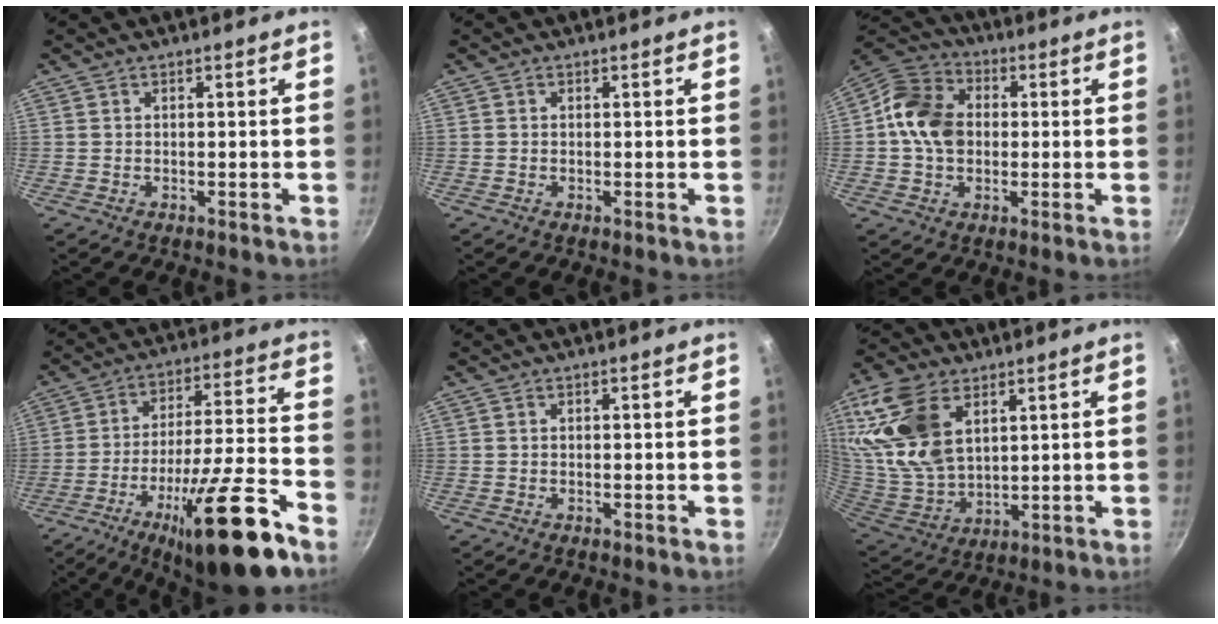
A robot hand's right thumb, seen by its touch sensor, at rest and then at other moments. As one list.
[{"total": 0.0}, {"total": 12.1, "force": [0.4, 9.4, 7.6], "torque": [-0.113, 0.018, -0.010]}, {"total": 22.0, "force": [-12.5, 4.1, 17.7], "torque": [-0.260, 0.060, -0.196]}, {"total": 0.0}, {"total": 19.3, "force": [7.9, 11.8, 13.1], "torque": [-0.260, -0.030, 0.166]}]